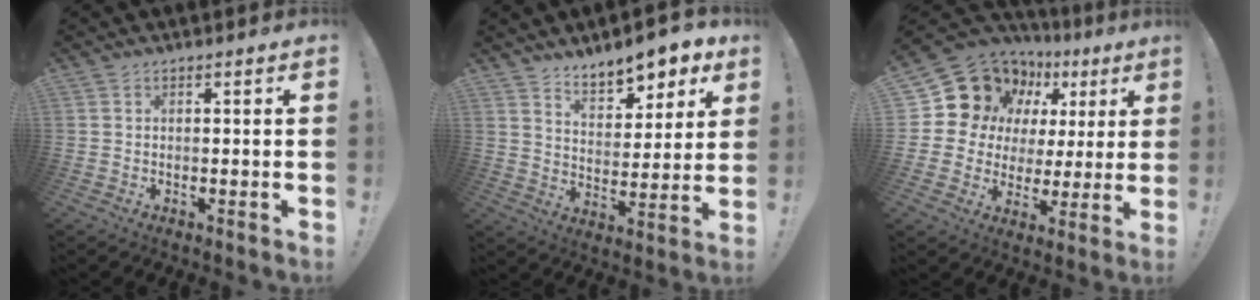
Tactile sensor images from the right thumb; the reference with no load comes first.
{"total": 10.8, "force": [8.9, 3.8, 4.8], "torque": [-0.073, -0.067, 0.159]}
{"total": 16.0, "force": [10.4, 10.4, 6.2], "torque": [-0.098, -0.079, 0.210]}